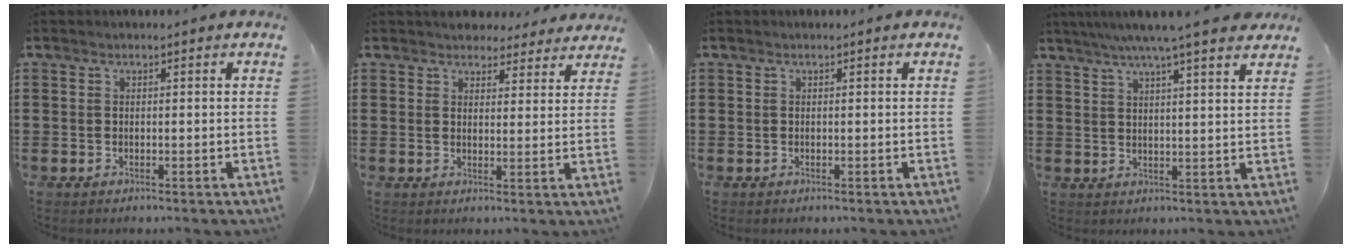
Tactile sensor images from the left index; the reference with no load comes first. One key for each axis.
{"total": 4.0, "fx": 3.8, "fy": 1.3, "fz": 0.5, "tx": -0.014, "ty": -0.011, "tz": 0.070}
{"total": 0.0}
{"total": 5.9, "fx": 4.8, "fy": -0.4, "fz": 3.4, "tx": -0.081, "ty": -0.014, "tz": 0.081}